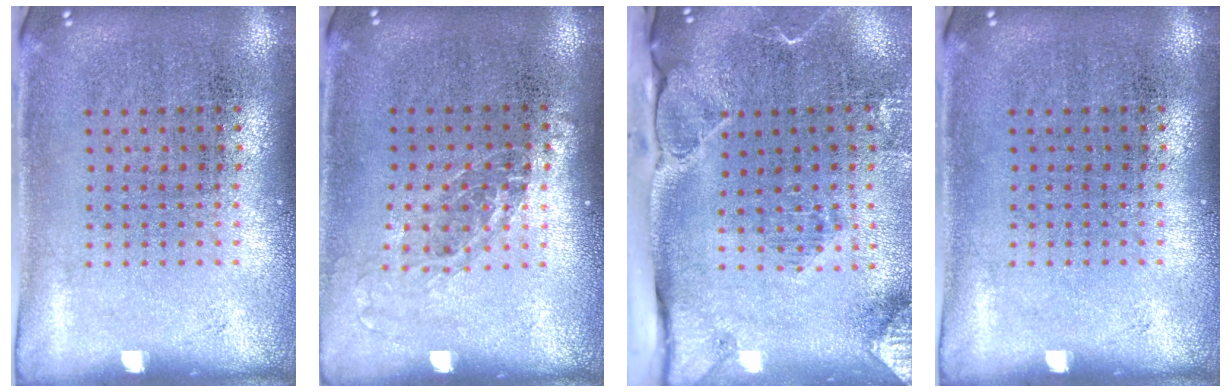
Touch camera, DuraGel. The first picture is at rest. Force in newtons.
{"total": 1.1, "press": 1.0, "slide": 0.5}
{"total": 2.9, "press": 2.2, "slide": 1.8}
{"total": 0.0}